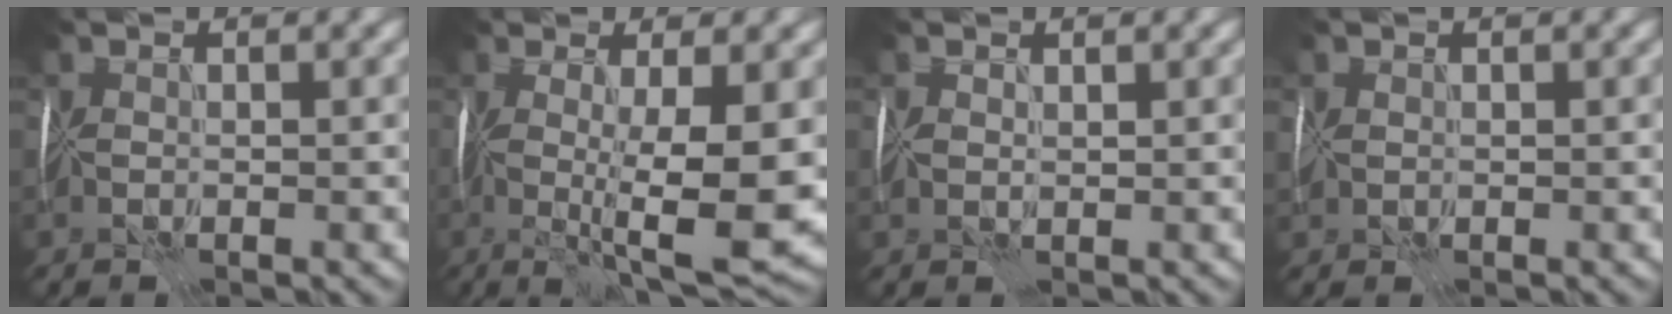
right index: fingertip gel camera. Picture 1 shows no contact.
{"total": 9.2, "force": [-0.9, 1.8, 9.0], "torque": [-0.152, -0.015, -0.008]}
{"total": 1.1, "force": [0.6, 0.8, 0.6], "torque": [-0.014, 0.004, 0.009]}
{"total": 1.0, "force": [0.4, 0.9, 0.2], "torque": [-0.008, 0.005, 0.006]}